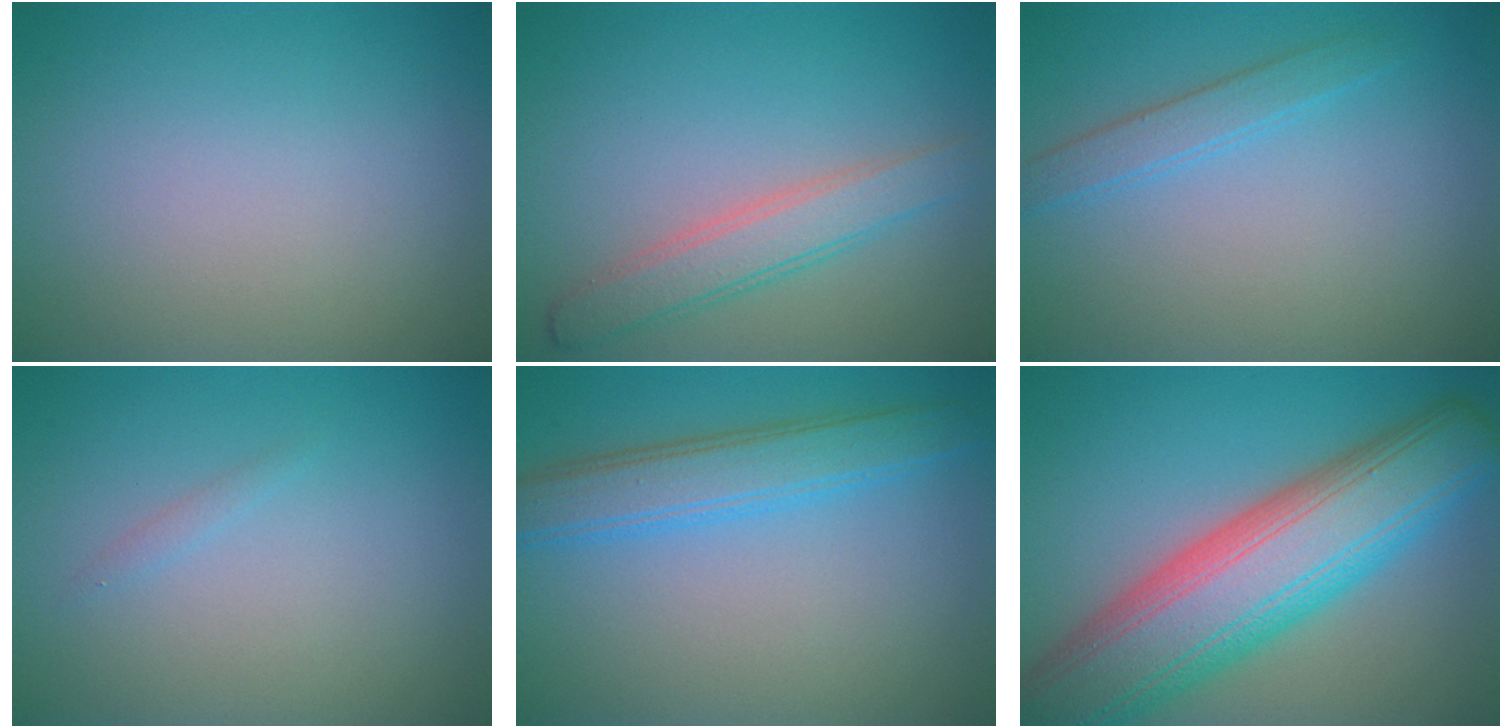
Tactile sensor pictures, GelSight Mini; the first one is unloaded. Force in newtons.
{"total": 3.5, "press": 3.5, "slide": 0.2}
{"total": 1.9, "press": 1.9, "slide": 0.1}
{"total": 1.1, "press": 1.1, "slide": 0.2}
{"total": 4.2, "press": 4.2, "slide": 0.1}
{"total": 12.8, "press": 12.7, "slide": 0.8}